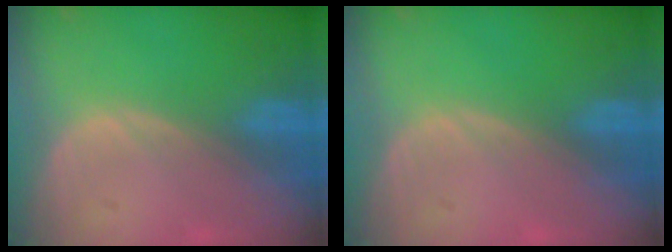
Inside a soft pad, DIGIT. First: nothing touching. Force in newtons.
{"total": 0.0}